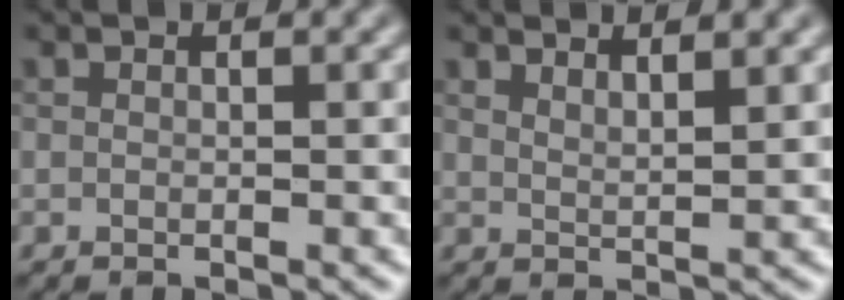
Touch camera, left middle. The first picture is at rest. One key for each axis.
{"total": 2.6, "fx": 2.1, "fy": 0.7, "fz": 1.4, "tx": -0.007, "ty": 0.004, "tz": 0.026}